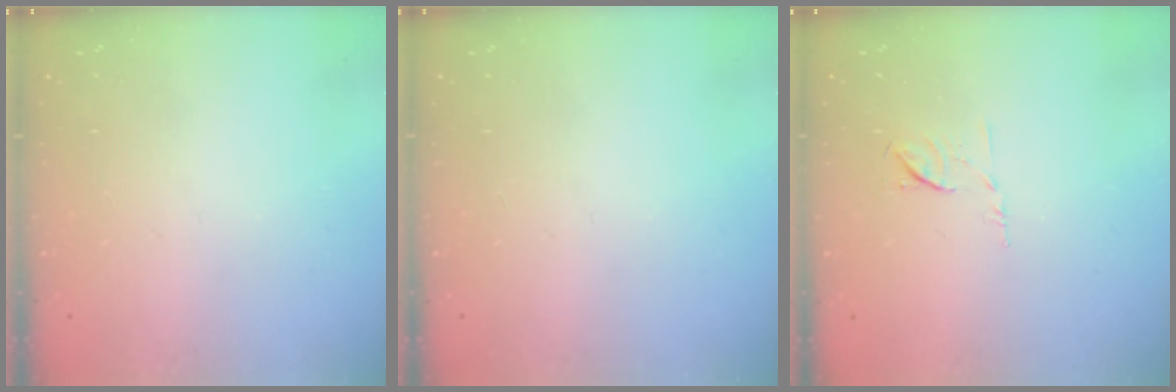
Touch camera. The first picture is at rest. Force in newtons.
{"total": 0.0}
{"total": 6.1, "press": 6.0, "slide": 1.1}